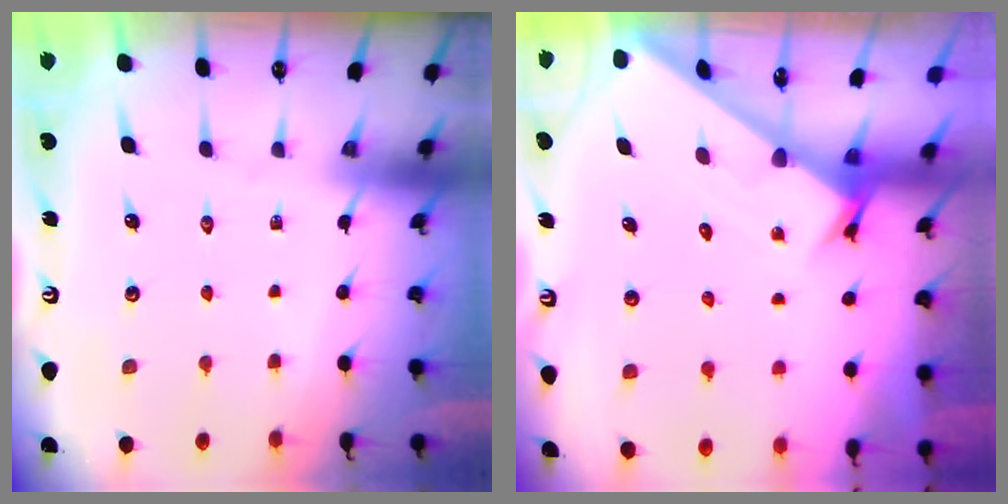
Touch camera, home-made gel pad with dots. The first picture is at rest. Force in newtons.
{"total": 1.6, "press": 1.6, "slide": 0.1}